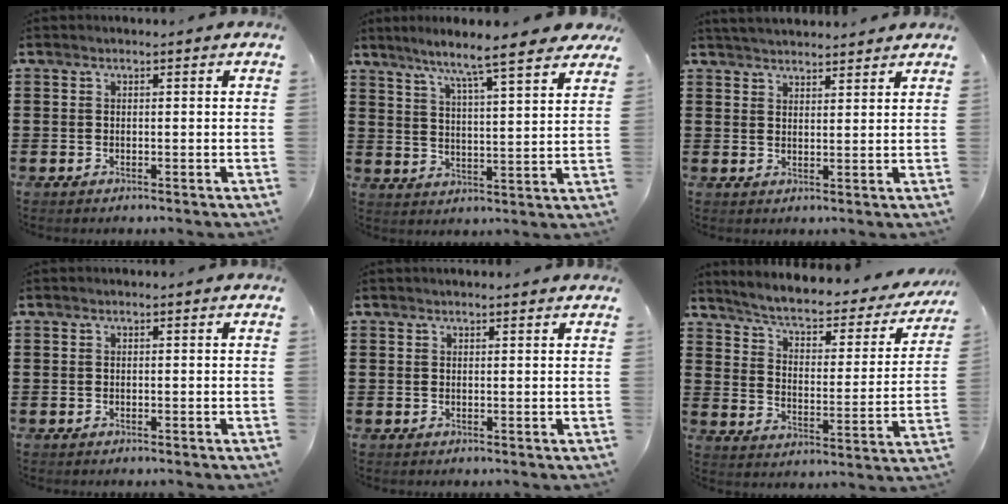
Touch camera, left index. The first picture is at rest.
{"total": 7.0, "force": [6.2, -0.5, 3.1], "torque": [-0.079, -0.045, 0.099]}
{"total": 3.0, "force": [3.0, 0.0, 0.2], "torque": [-0.011, -0.004, 0.057]}
{"total": 0.0}
{"total": 0.7, "force": [0.7, 0.0, 0.2], "torque": [-0.005, -0.001, 0.014]}
{"total": 4.4, "force": [3.4, 0.7, 2.7], "torque": [-0.069, -0.029, 0.049]}